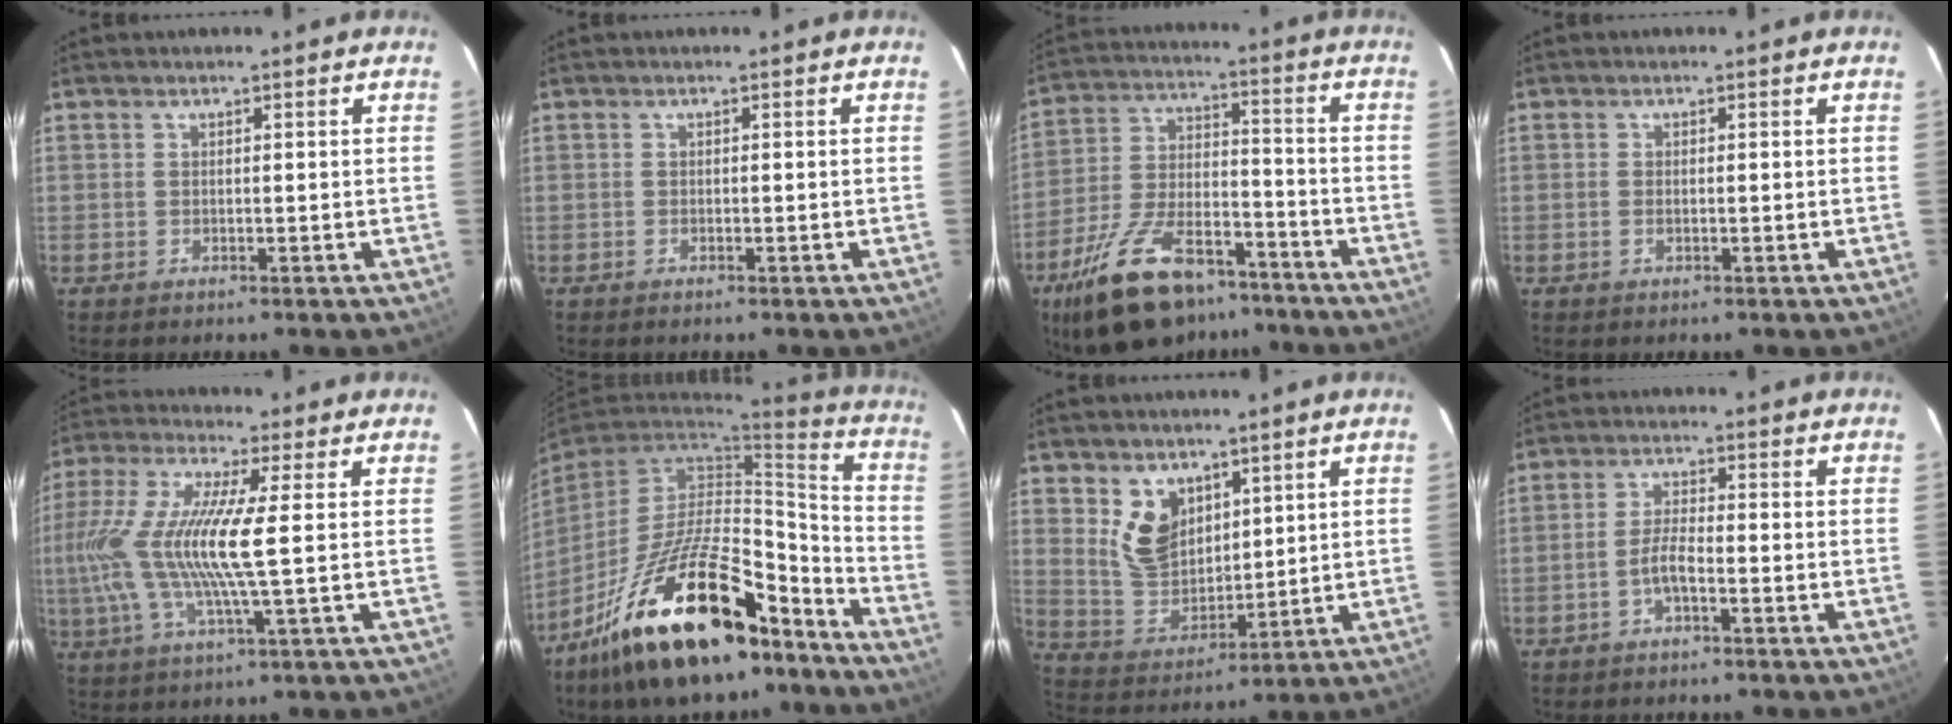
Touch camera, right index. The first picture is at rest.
{"total": 0.0}
{"total": 21.2, "force": [-14.9, 9.4, 11.8], "torque": [-0.233, -0.006, -0.240]}
{"total": 0.7, "force": [-0.3, 0.3, 0.6], "torque": [-0.013, 0.000, -0.005]}
{"total": 16.8, "force": [-0.3, 1.2, 16.7], "torque": [-0.317, -0.007, -0.015]}
{"total": 26.4, "force": [-18.1, 9.5, 16.7], "torque": [-0.299, -0.002, -0.283]}
{"total": 9.2, "force": [4.7, 6.3, 4.8], "torque": [-0.091, 0.003, 0.107]}
{"total": 3.2, "force": [-1.8, 0.5, 2.6], "torque": [-0.060, 0.007, -0.037]}